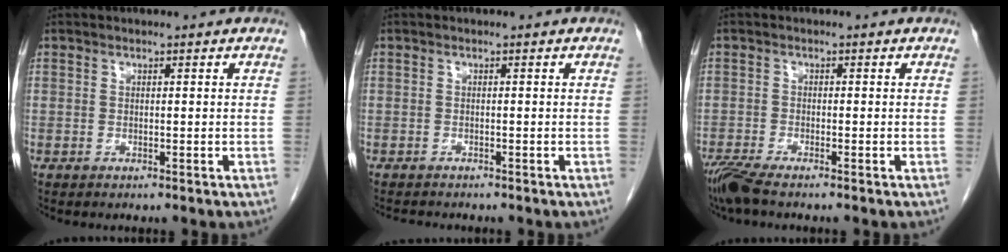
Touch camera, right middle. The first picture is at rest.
{"total": 2.4, "force": [-2.2, 0.5, 0.8], "torque": [-0.016, -0.008, -0.030]}
{"total": 3.7, "force": [-3.0, 0.0, 2.1], "torque": [-0.047, -0.013, -0.064]}